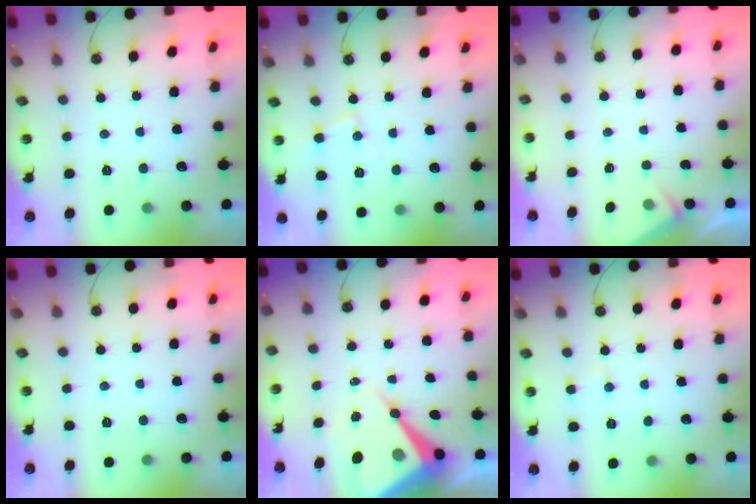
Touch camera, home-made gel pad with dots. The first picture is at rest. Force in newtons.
{"total": 5.7, "press": 5.7, "slide": 0.4}
{"total": 2.9, "press": 2.9, "slide": 0.4}
{"total": 0.0}
{"total": 15.0, "press": 15.0, "slide": 1.3}
{"total": 3.5, "press": 3.4, "slide": 0.6}